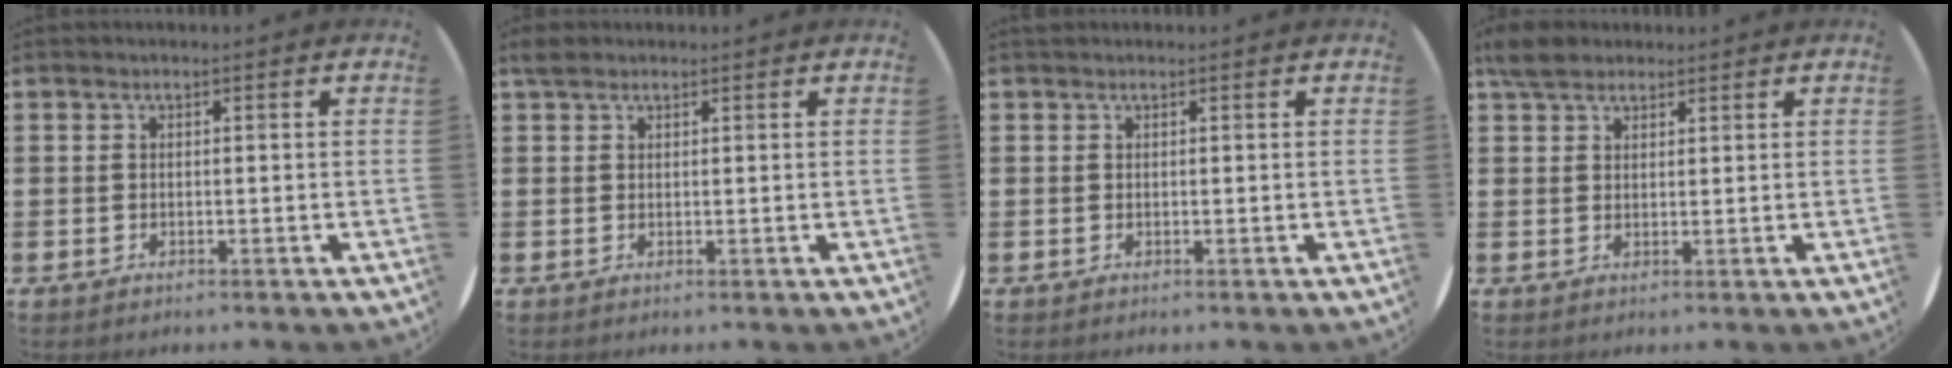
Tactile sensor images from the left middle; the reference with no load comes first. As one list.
[{"total": 1.3, "force": [1.1, 0.5, 0.4], "torque": [-0.002, 0.001, 0.019]}, {"total": 0.0}, {"total": 3.7, "force": [3.2, 1.5, 1.2], "torque": [-0.024, 0.001, 0.060]}]